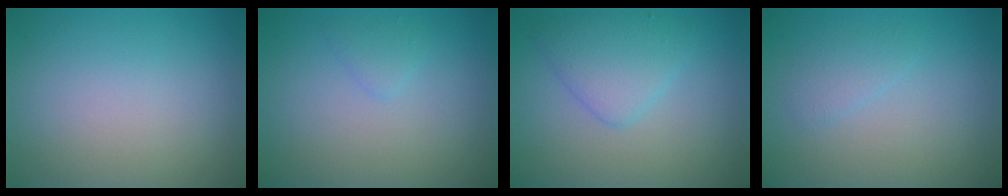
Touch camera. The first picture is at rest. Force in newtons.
{"total": 0.9, "press": 0.9, "slide": 0.0}
{"total": 3.1, "press": 3.1, "slide": 0.0}
{"total": 1.2, "press": 1.2, "slide": 0.1}